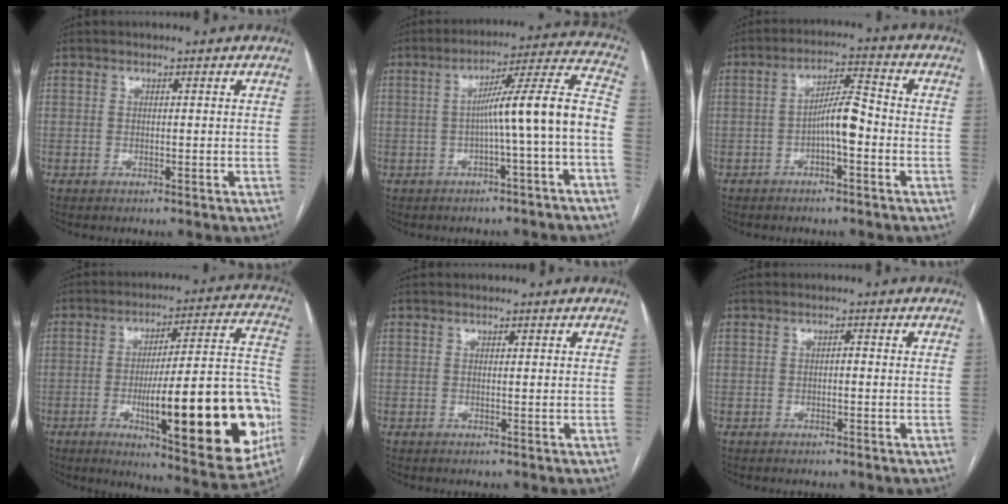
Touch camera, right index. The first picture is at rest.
{"total": 11.5, "force": [-2.5, -1.1, 11.1], "torque": [-0.154, 0.033, -0.037]}
{"total": 5.8, "force": [-1.6, 1.2, 5.4], "torque": [-0.094, 0.017, -0.028]}
{"total": 26.2, "force": [-6.8, 4.6, 24.8], "torque": [-0.275, 0.010, -0.082]}
{"total": 0.0}
{"total": 0.6, "force": [-0.2, 0.2, 0.5], "torque": [-0.008, 0.003, -0.005]}